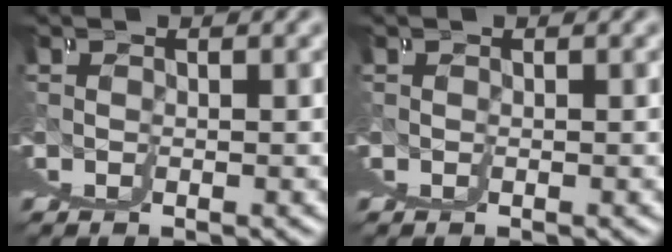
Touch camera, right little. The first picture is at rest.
{"total": 0.0}